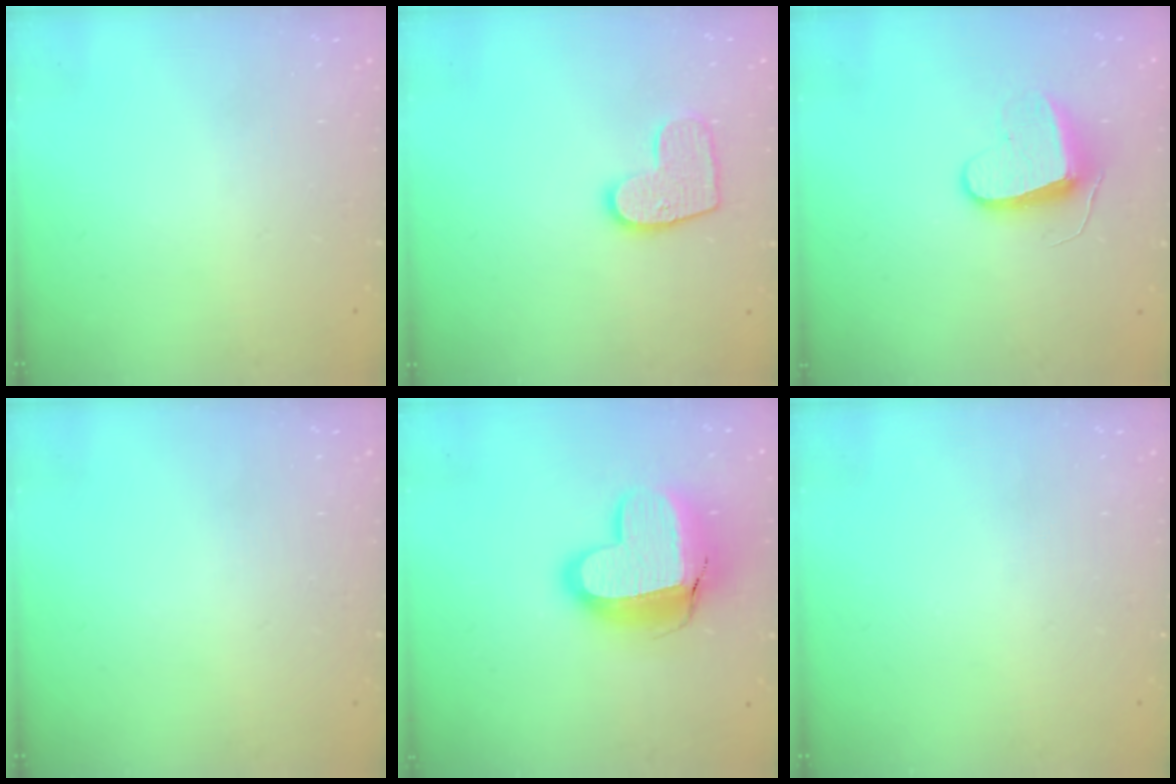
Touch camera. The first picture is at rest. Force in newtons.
{"total": 10.3, "press": 10.3, "slide": 0.4}
{"total": 8.5, "press": 8.5, "slide": 0.3}
{"total": 0.0}
{"total": 17.3, "press": 17.2, "slide": 1.3}
{"total": 0.0}